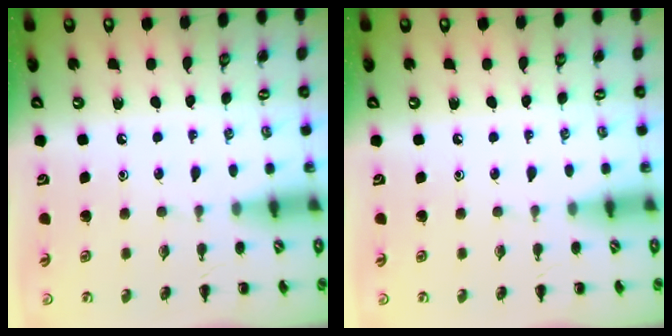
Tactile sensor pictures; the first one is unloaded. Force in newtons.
{"total": 0.0}